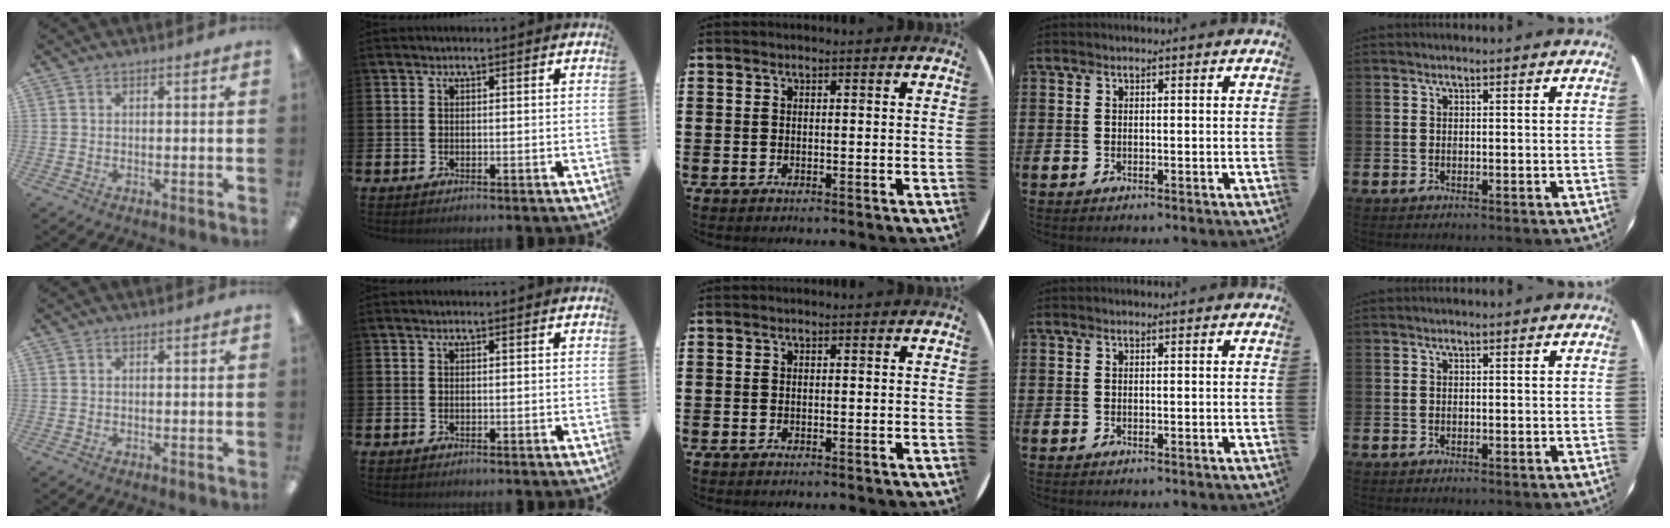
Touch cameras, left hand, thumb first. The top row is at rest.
{}